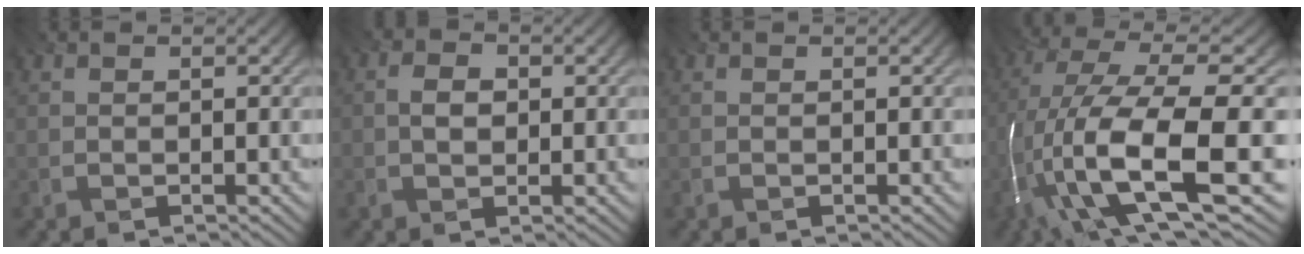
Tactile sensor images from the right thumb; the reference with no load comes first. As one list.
[{"total": 2.3, "force": [-1.0, 1.5, 1.4], "torque": [-0.026, -0.002, -0.026]}, {"total": 0.0}, {"total": 16.5, "force": [-5.4, 4.6, 14.9], "torque": [-0.314, -0.010, -0.092]}]